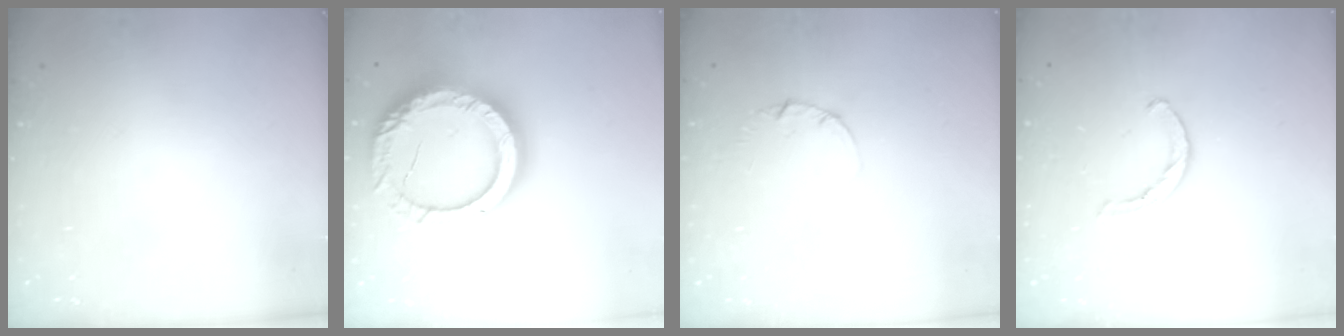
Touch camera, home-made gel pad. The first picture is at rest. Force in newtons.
{"total": 20.9, "press": 20.8, "slide": 2.6}
{"total": 1.3, "press": 1.3, "slide": 0.2}
{"total": 3.6, "press": 3.5, "slide": 0.8}